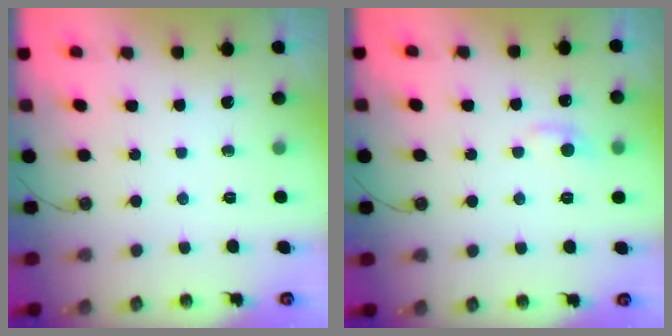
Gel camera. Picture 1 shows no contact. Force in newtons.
{"total": 1.0, "press": 0.9, "slide": 0.5}